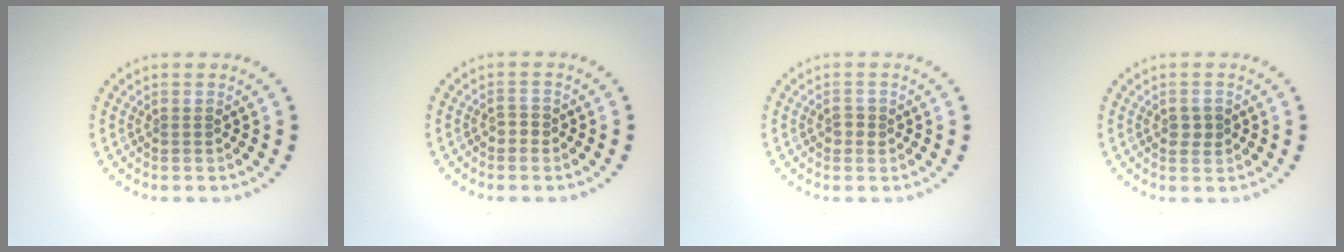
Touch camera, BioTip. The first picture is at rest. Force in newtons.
{"total": 0.9, "press": 0.8, "slide": 0.4}
{"total": 1.1, "press": 1.1, "slide": 0.2}
{"total": 1.6, "press": 1.6, "slide": 0.1}